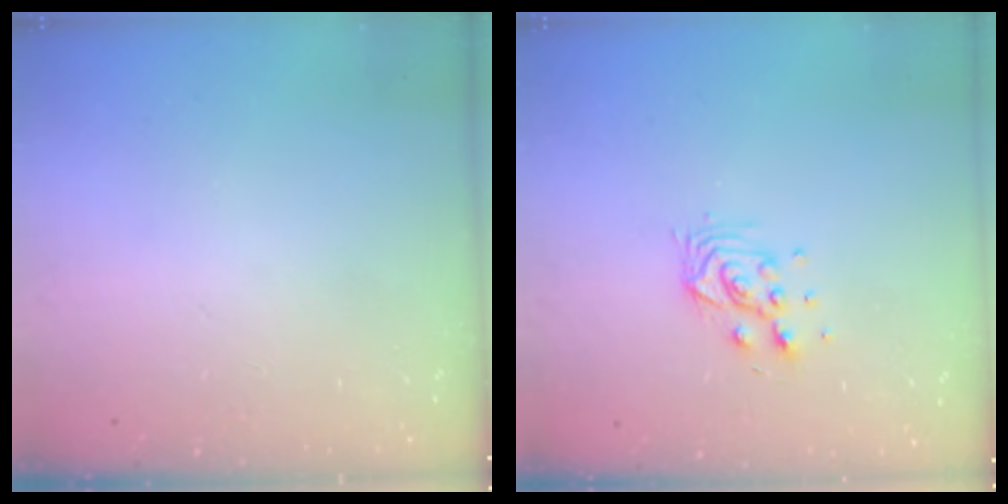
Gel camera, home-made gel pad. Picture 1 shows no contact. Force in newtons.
{"total": 5.9, "press": 5.9, "slide": 0.4}